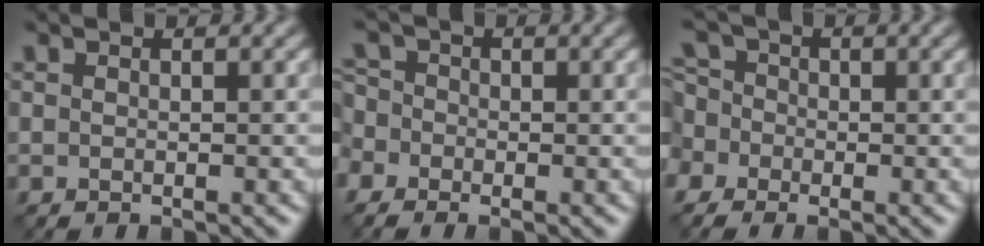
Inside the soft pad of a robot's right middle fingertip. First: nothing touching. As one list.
[{"total": 4.5, "force": [-1.8, 3.3, 2.4], "torque": [-0.048, 0.016, -0.042]}, {"total": 6.0, "force": [-0.8, 5.0, 3.2], "torque": [-0.058, 0.021, -0.046]}]